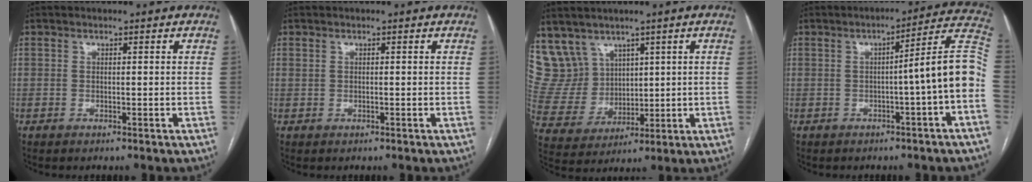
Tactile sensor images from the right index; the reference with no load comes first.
{"total": 0.0}
{"total": 9.3, "force": [6.2, 6.9, 0.8], "torque": [-0.036, 0.035, 0.147]}
{"total": 10.0, "force": [-2.0, -1.1, 9.8], "torque": [-0.119, 0.027, -0.032]}